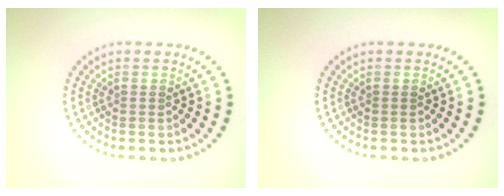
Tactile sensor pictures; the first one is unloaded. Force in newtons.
{"total": 0.0}